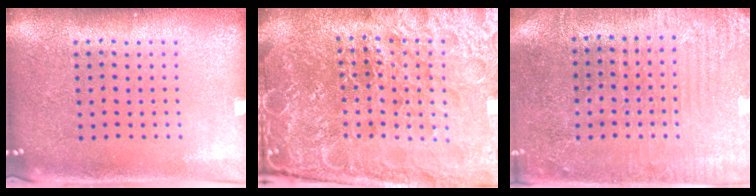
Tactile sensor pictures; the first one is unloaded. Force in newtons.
{"total": 5.5, "press": 5.1, "slide": 2.0}
{"total": 2.9, "press": 2.7, "slide": 0.9}